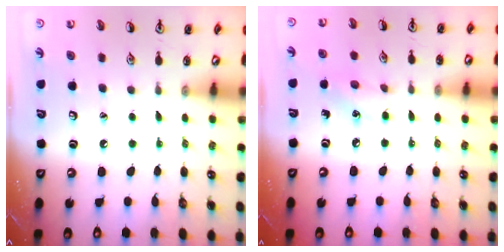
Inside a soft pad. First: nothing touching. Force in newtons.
{"total": 5.7, "press": 5.4, "slide": 1.9}